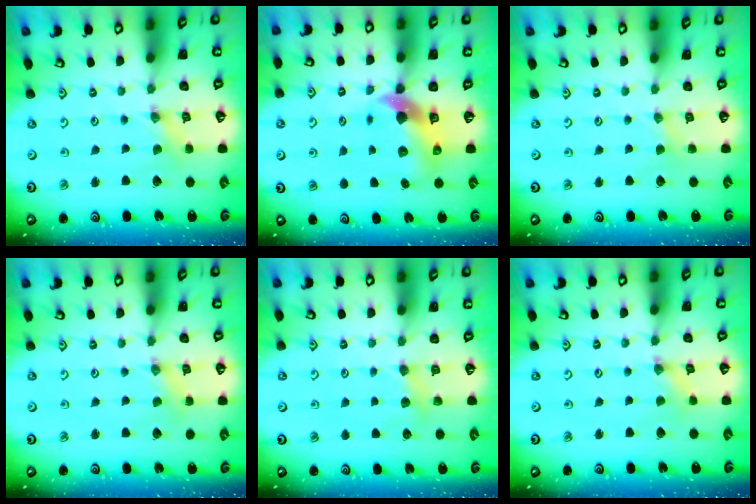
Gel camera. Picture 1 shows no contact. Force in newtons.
{"total": 8.9, "press": 8.8, "slide": 1.2}
{"total": 1.7, "press": 1.6, "slide": 0.4}
{"total": 1.3, "press": 1.2, "slide": 0.3}
{"total": 4.7, "press": 4.6, "slide": 0.7}
{"total": 0.8, "press": 0.7, "slide": 0.2}